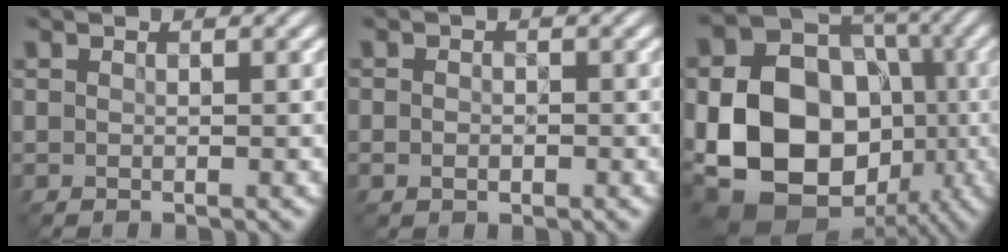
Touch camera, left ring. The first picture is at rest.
{"total": 1.3, "force": [-0.4, 1.0, 0.8], "torque": [-0.010, -0.001, -0.006]}
{"total": 16.8, "force": [-3.5, 12.7, 10.4], "torque": [-0.185, -0.010, -0.058]}